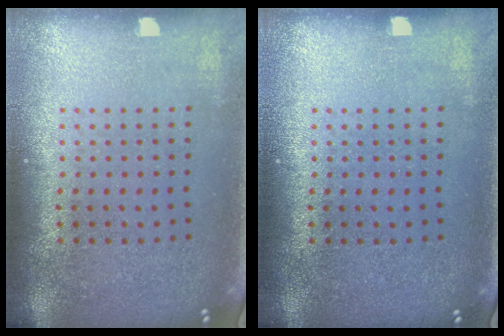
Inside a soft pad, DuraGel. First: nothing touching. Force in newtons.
{"total": 0.0}